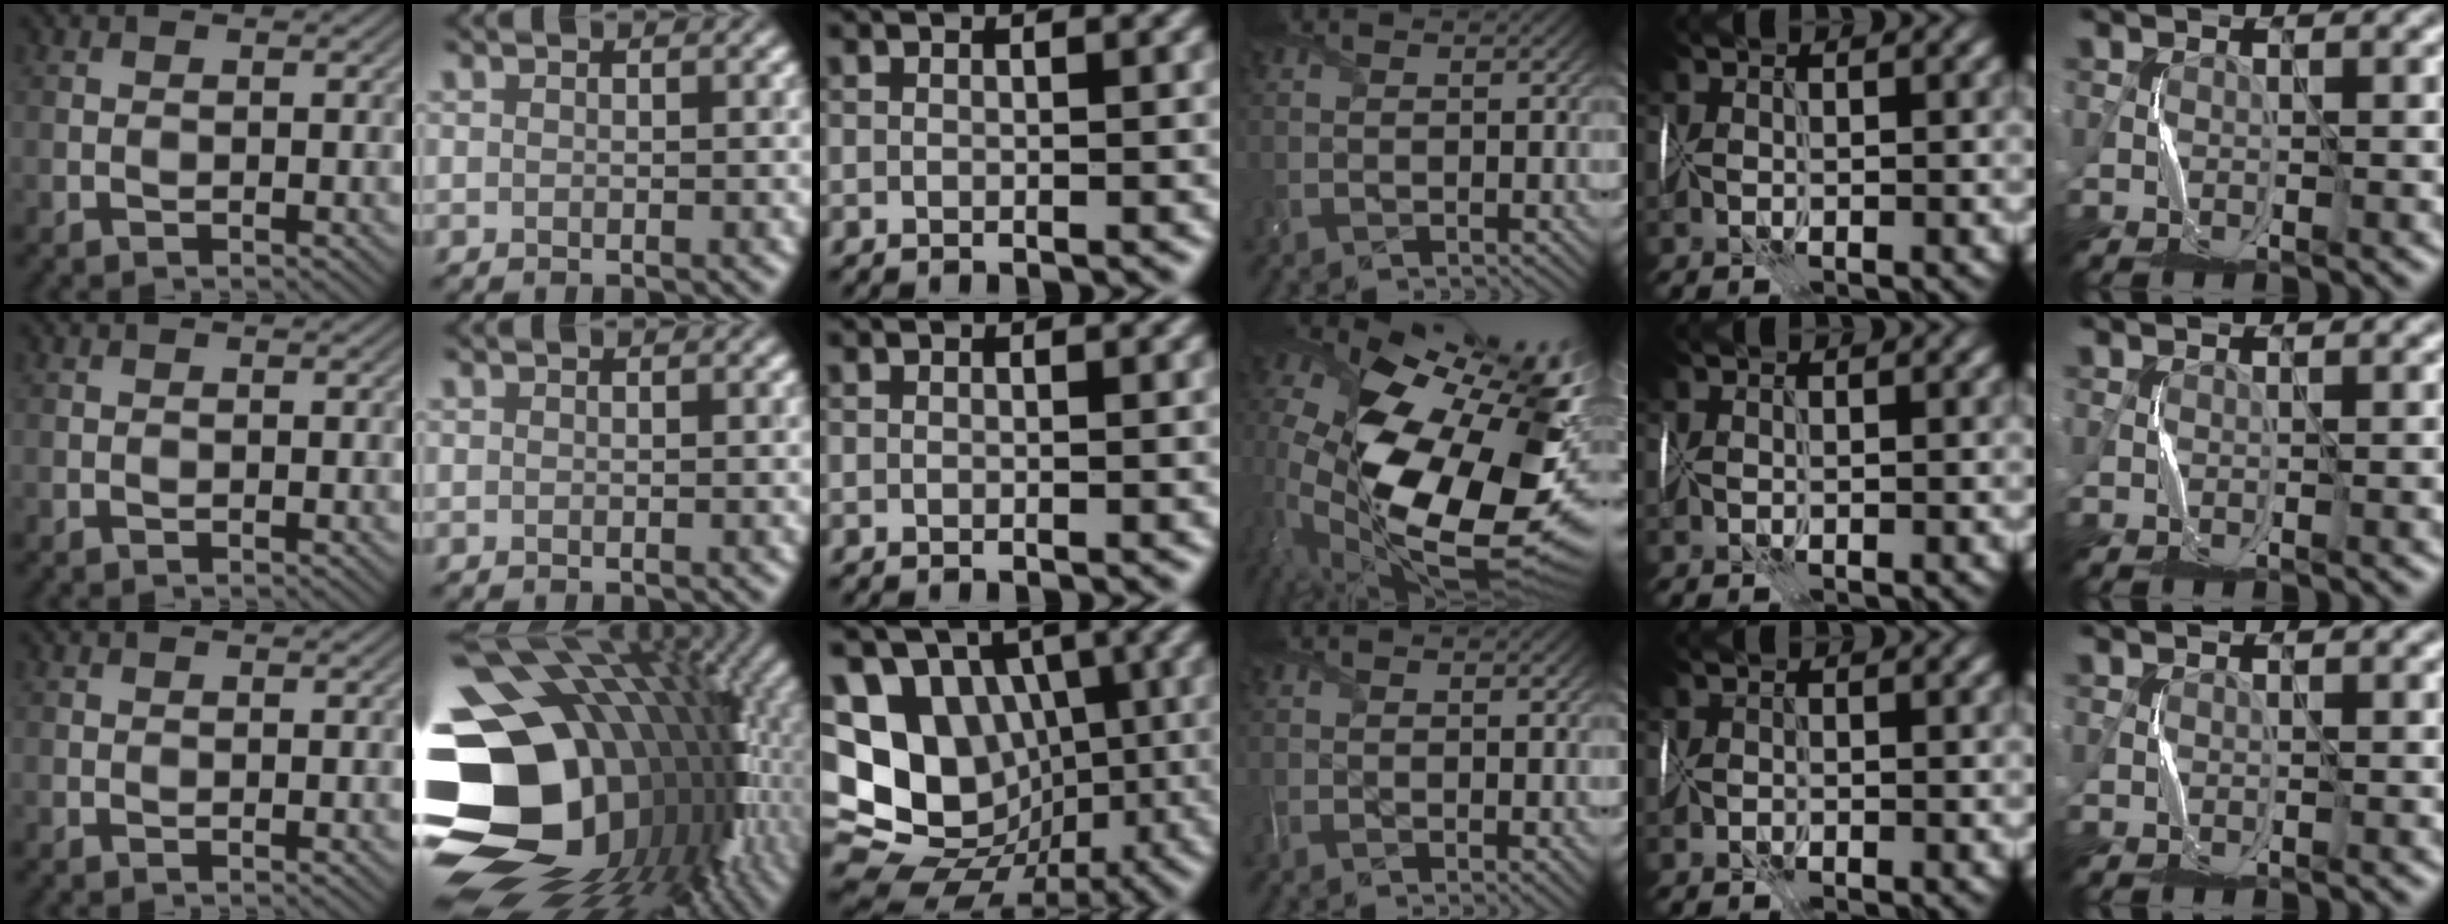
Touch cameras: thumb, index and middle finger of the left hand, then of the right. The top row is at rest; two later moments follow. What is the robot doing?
{"motion": "wrap", "object": "cellophane"}